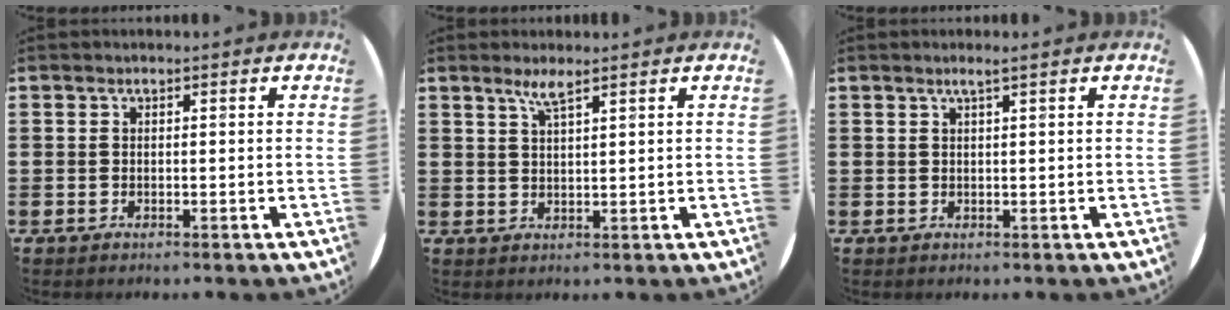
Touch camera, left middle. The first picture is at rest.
{"total": 2.7, "force": [2.1, 0.1, 1.8], "torque": [-0.038, 0.002, 0.036]}
{"total": 1.3, "force": [0.8, -0.2, 1.0], "torque": [-0.017, 0.002, 0.012]}